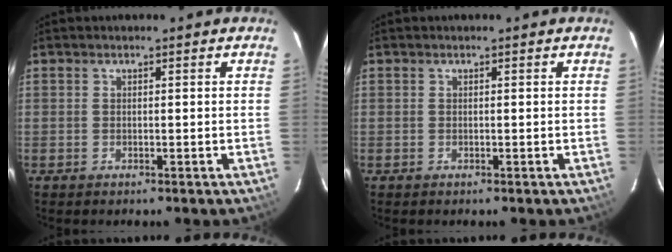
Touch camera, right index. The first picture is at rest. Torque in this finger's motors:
{"motor_torque": [0.15, 0.16, 0.00, 0.00]}